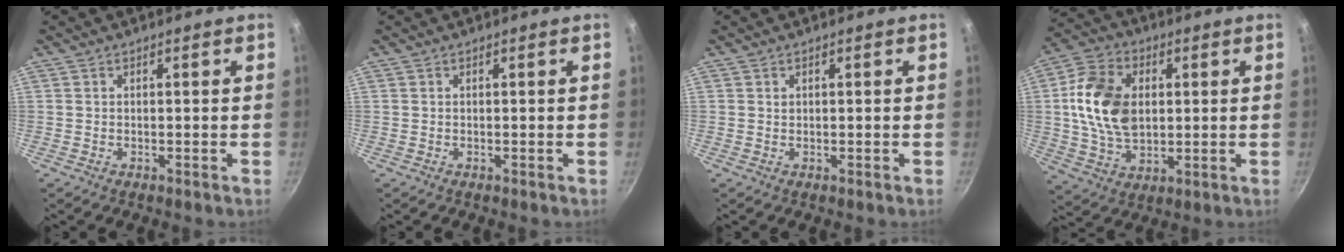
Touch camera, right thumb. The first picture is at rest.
{"total": 0.0}
{"total": 0.5, "force": [0.2, 0.4, 0.2], "torque": [-0.001, 0.000, 0.004]}
{"total": 15.3, "force": [1.9, 10.4, 11.0], "torque": [-0.188, -0.001, 0.031]}